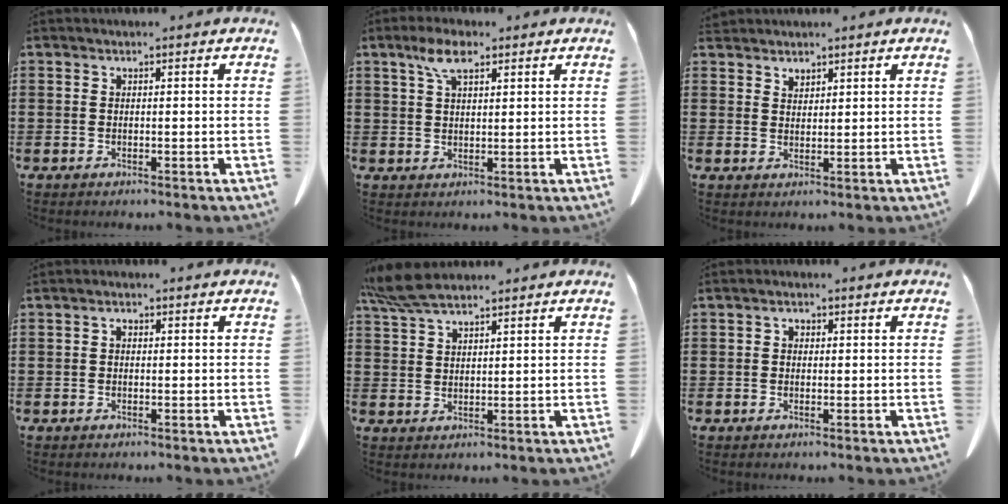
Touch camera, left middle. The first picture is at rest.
{"total": 5.3, "force": [3.0, 2.0, 3.9], "torque": [-0.085, 0.008, 0.052]}
{"total": 1.9, "force": [1.8, 0.5, 0.0], "torque": [-0.004, 0.001, 0.036]}
{"total": 0.7, "force": [0.0, 0.4, 0.6], "torque": [-0.011, 0.002, -0.001]}
{"total": 5.9, "force": [4.8, 1.3, 3.2], "torque": [-0.075, -0.003, 0.090]}
{"total": 1.0, "force": [0.1, 0.8, 0.6], "torque": [-0.014, 0.006, 0.001]}